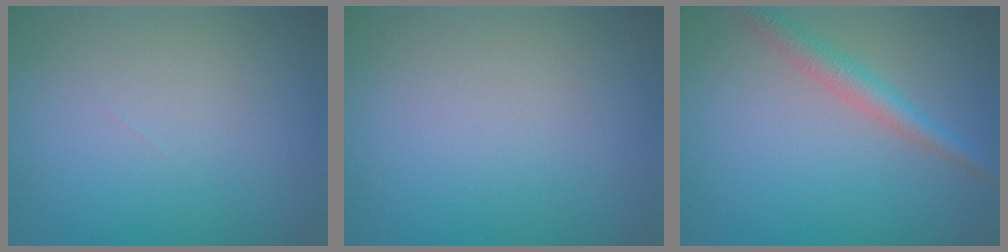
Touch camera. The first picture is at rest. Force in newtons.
{"total": 0.0}
{"total": 2.9, "press": 2.9, "slide": 0.1}